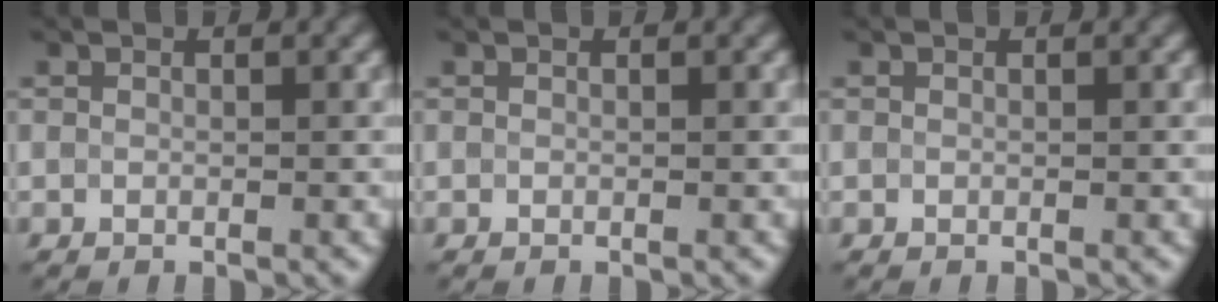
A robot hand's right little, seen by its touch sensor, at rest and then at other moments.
{"total": 0.0}
{"total": 0.0}